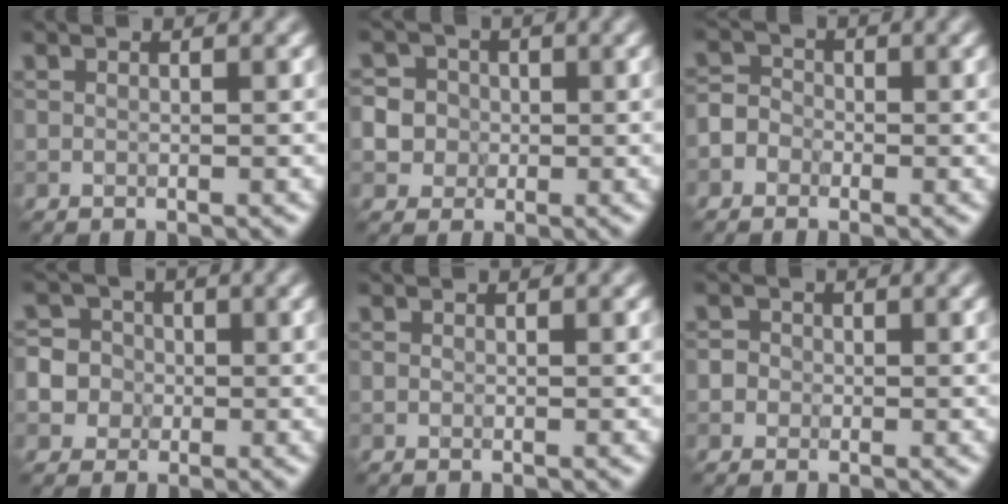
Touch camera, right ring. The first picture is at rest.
{"total": 7.5, "force": [0.1, 7.1, 2.3], "torque": [-0.051, 0.025, -0.014]}
{"total": 2.6, "force": [-1.3, 2.1, 0.8], "torque": [-0.003, 0.012, -0.032]}
{"total": 7.4, "force": [-1.1, 7.0, 2.0], "torque": [-0.041, 0.016, -0.048]}
{"total": 0.0}
{"total": 2.0, "force": [0.2, 1.8, 0.8], "torque": [0.009, 0.012, -0.021]}